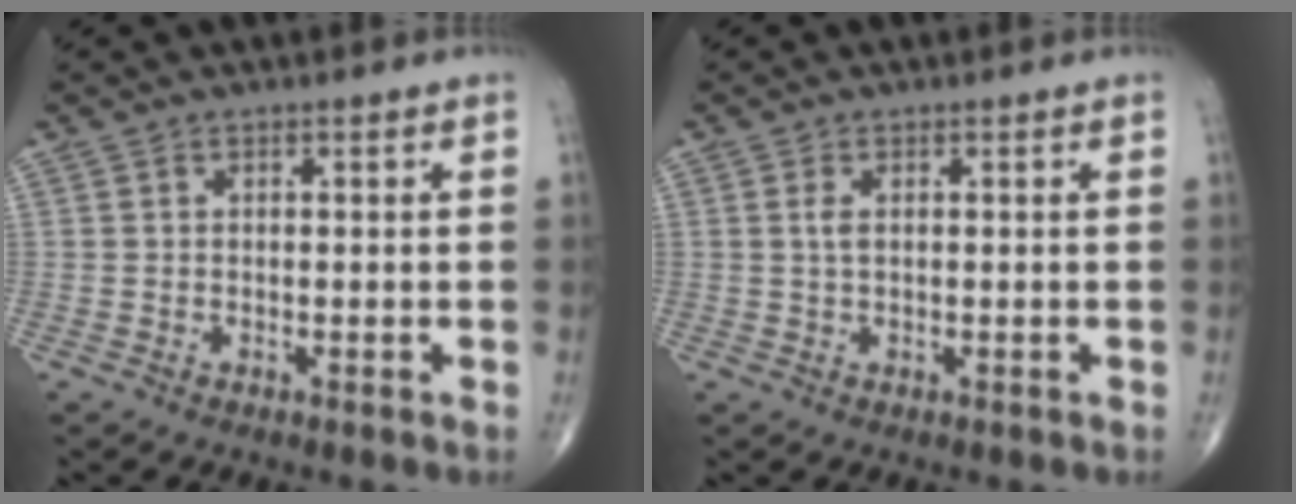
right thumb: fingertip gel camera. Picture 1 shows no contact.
{"total": 1.6, "force": [0.4, 0.8, 1.4], "torque": [-0.031, 0.004, 0.010]}